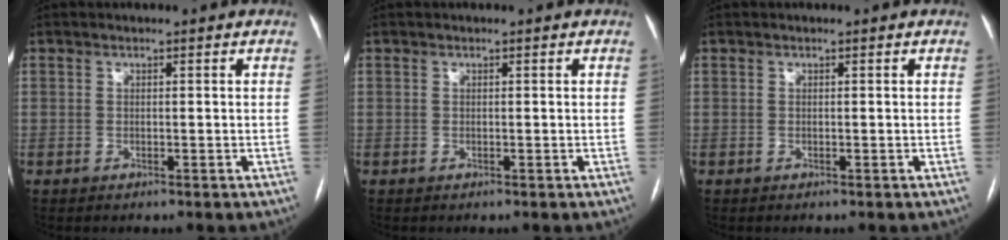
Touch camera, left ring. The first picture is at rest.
{"total": 0.0}
{"total": 0.0}